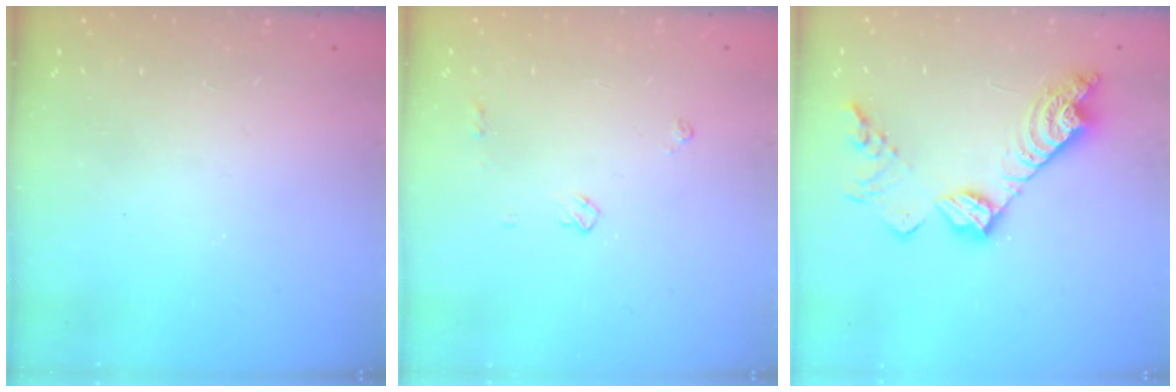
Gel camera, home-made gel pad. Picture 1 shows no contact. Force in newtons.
{"total": 4.6, "press": 4.5, "slide": 0.6}
{"total": 17.2, "press": 17.1, "slide": 1.2}